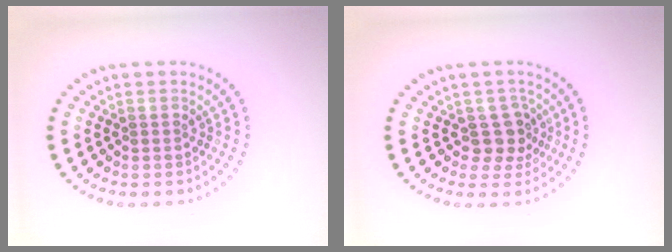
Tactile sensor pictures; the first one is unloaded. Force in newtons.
{"total": 2.5, "press": 1.9, "slide": 1.6}